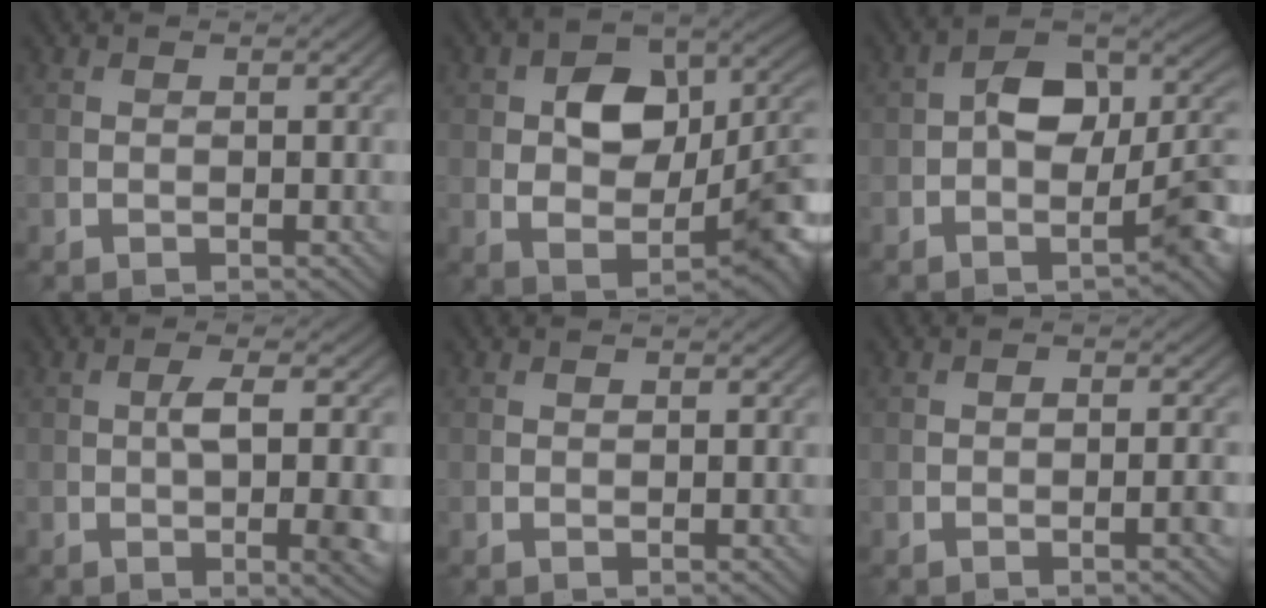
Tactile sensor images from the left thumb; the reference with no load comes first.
{"total": 11.6, "force": [0.4, 7.7, 8.7], "torque": [-0.135, -0.002, 0.008]}
{"total": 10.8, "force": [-1.4, 5.6, 9.2], "torque": [-0.132, 0.016, -0.036]}
{"total": 6.3, "force": [-0.4, 1.6, 6.1], "torque": [-0.102, -0.001, -0.003]}
{"total": 0.0}
{"total": 2.0, "force": [-0.6, 0.4, 1.8], "torque": [-0.026, 0.003, -0.012]}